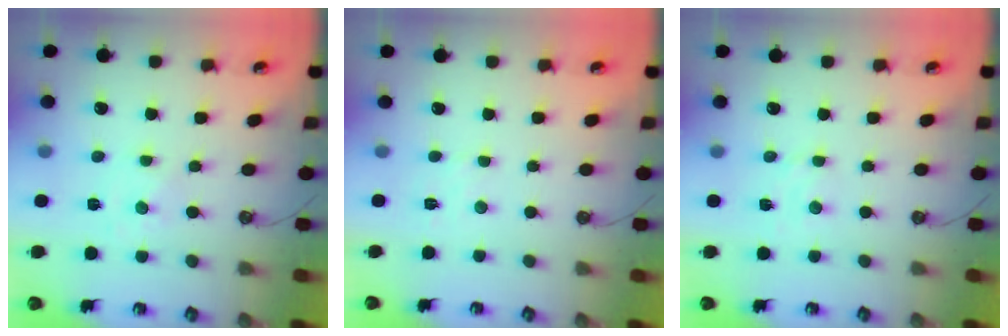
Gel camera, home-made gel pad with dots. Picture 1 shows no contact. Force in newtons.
{"total": 2.7, "press": 2.7, "slide": 0.5}
{"total": 2.7, "press": 2.7, "slide": 0.4}